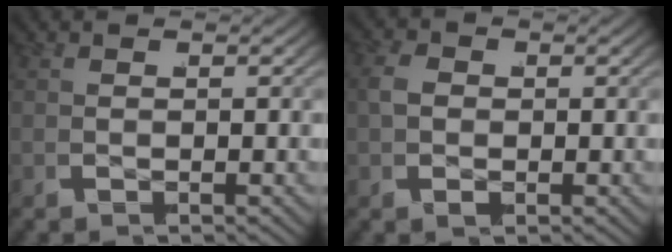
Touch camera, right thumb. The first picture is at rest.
{"total": 2.7, "force": [0.1, 2.2, 1.6], "torque": [-0.038, -0.006, 0.006]}